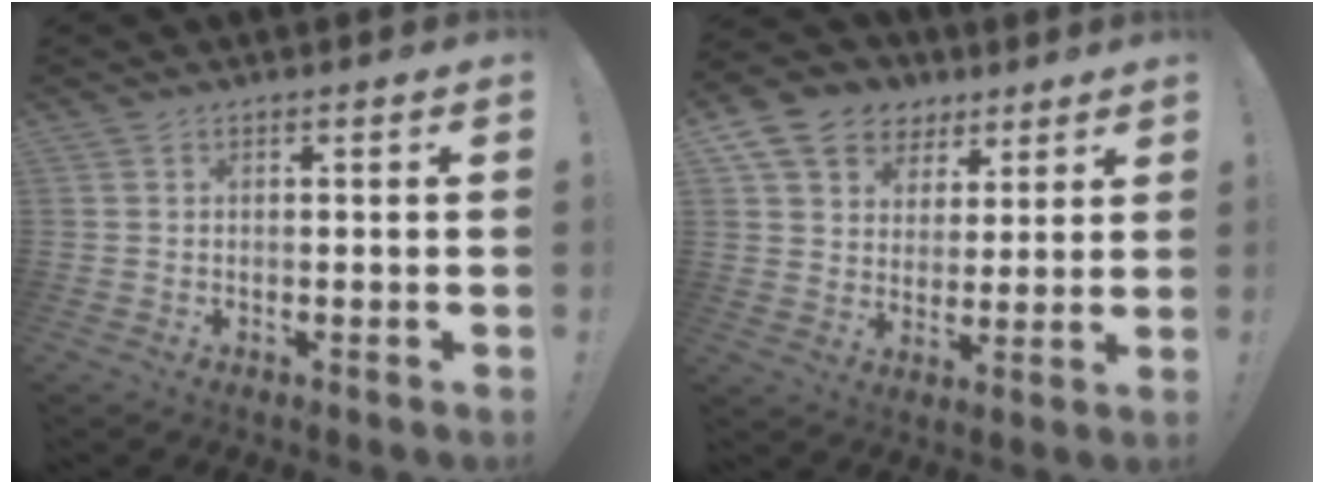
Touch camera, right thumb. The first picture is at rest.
{"total": 12.3, "force": [6.7, 9.5, 4.1], "torque": [-0.068, -0.041, 0.135]}